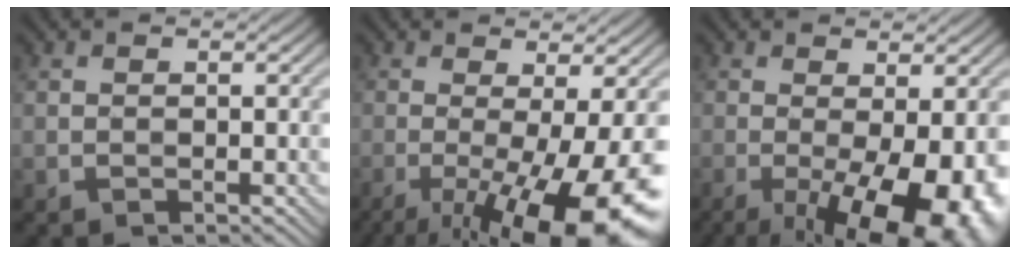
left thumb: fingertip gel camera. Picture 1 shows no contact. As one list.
[{"total": 14.4, "force": [-5.3, 3.7, 12.9], "torque": [-0.187, -0.008, -0.072]}, {"total": 14.1, "force": [-5.0, 4.5, 12.4], "torque": [-0.177, -0.010, -0.064]}]